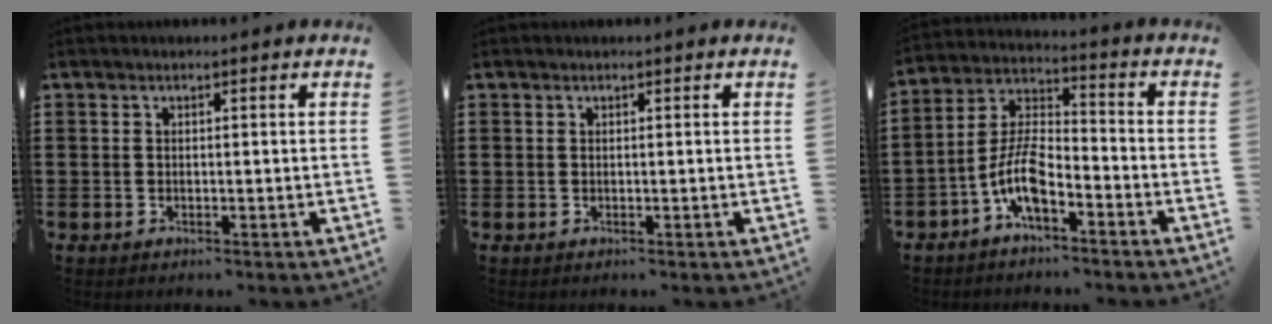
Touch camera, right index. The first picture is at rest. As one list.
[{"total": 0.0}, {"total": 8.1, "force": [-4.6, 3.0, 6.0], "torque": [-0.151, -0.010, -0.094]}]